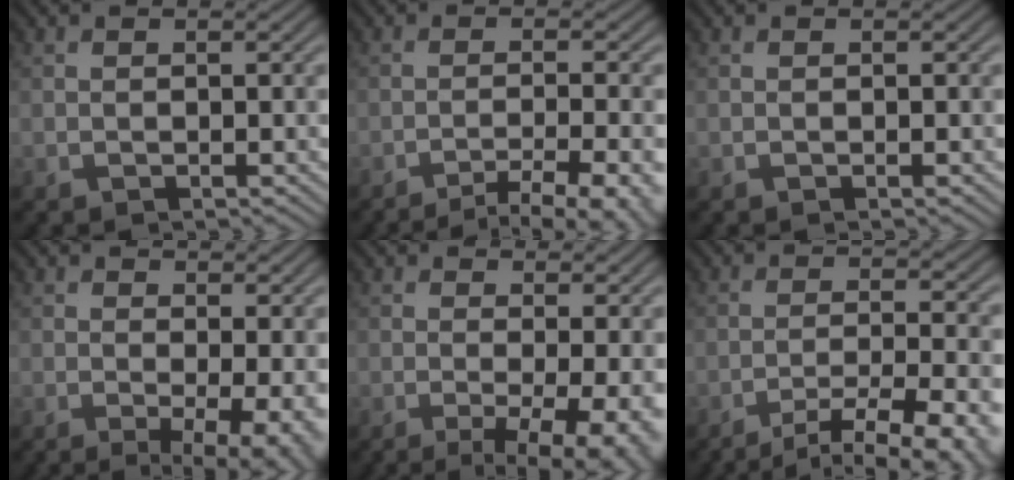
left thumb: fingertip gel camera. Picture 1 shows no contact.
{"total": 7.8, "force": [-5.7, 1.3, 5.2], "torque": [-0.074, 0.000, -0.073]}
{"total": 0.0}
{"total": 6.5, "force": [-0.2, 2.0, 6.2], "torque": [-0.089, -0.009, 0.001]}
{"total": 8.3, "force": [-1.4, 2.5, 7.8], "torque": [-0.108, -0.007, -0.016]}
{"total": 10.2, "force": [-7.5, 1.9, 6.6], "torque": [-0.109, -0.010, -0.099]}